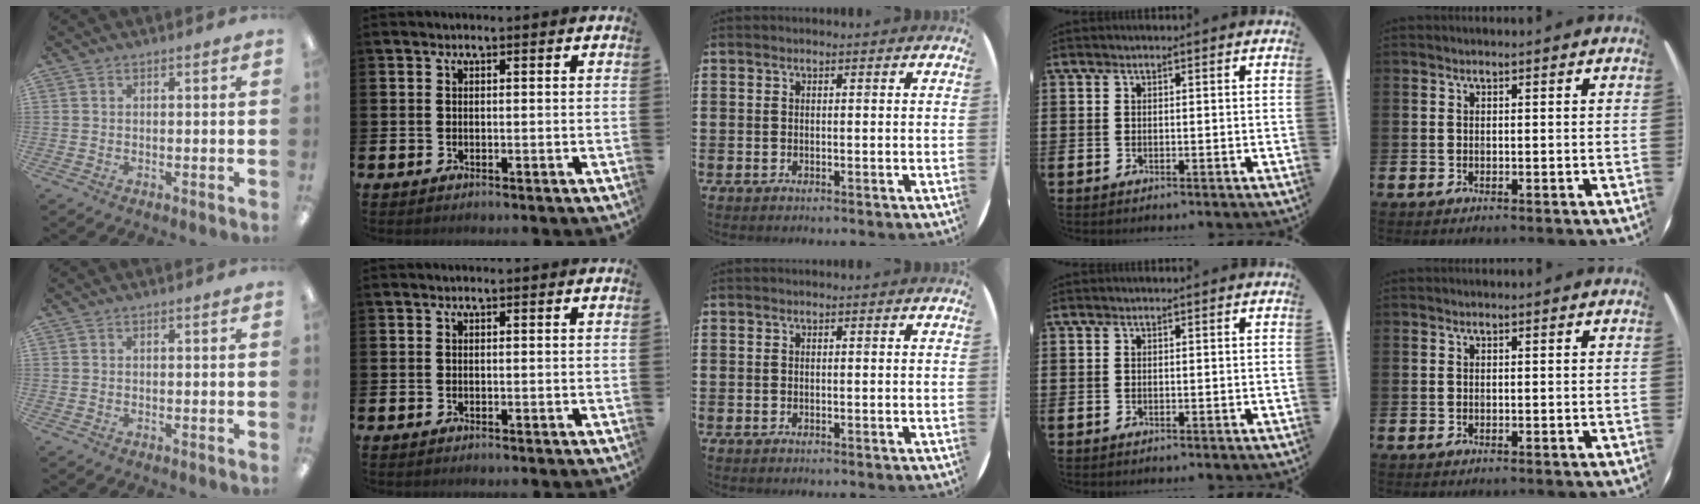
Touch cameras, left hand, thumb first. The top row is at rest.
{}